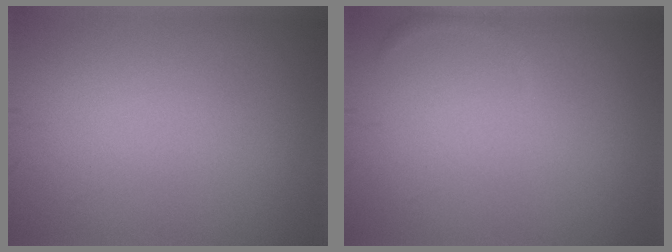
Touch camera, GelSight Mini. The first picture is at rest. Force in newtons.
{"total": 0.6, "press": 0.6, "slide": 0.1}